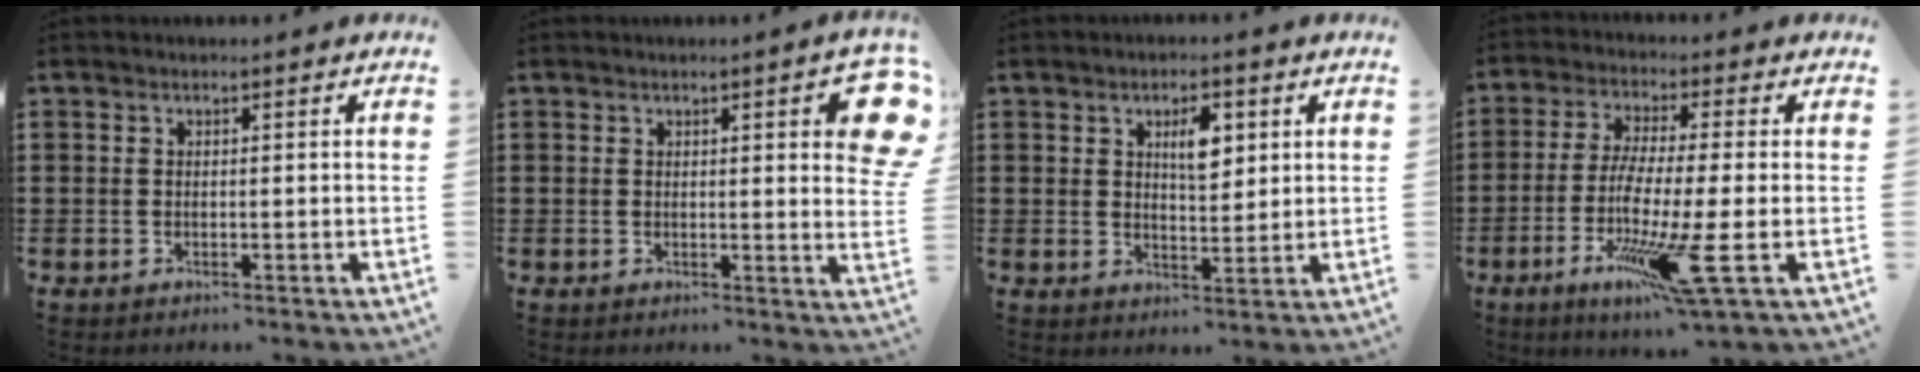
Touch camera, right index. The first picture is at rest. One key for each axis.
{"total": 6.3, "fx": 2.2, "fy": 1.3, "fz": 5.8, "tx": -0.077, "ty": -0.004, "tz": 0.033}
{"total": 4.7, "fx": 1.9, "fy": 2.0, "fz": 3.8, "tx": -0.058, "ty": 0.001, "tz": 0.025}
{"total": 11.7, "fx": -4.1, "fy": -0.4, "fz": 10.9, "tx": -0.222, "ty": -0.025, "tz": -0.081}